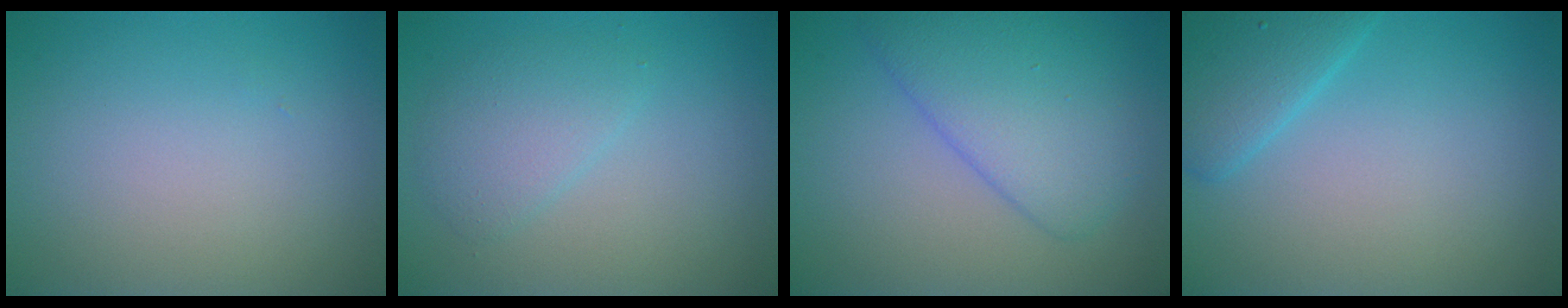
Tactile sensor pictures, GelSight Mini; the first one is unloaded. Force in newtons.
{"total": 2.6, "press": 2.6, "slide": 0.3}
{"total": 5.4, "press": 5.4, "slide": 0.2}
{"total": 3.4, "press": 3.4, "slide": 0.2}